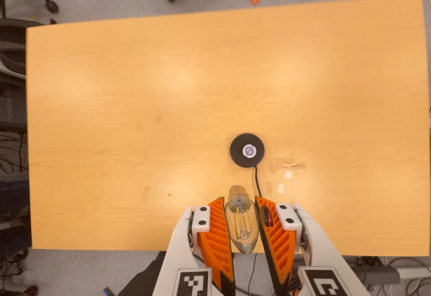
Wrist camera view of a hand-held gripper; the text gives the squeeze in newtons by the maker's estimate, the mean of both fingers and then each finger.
{"total": 13.3, "left": 14.4, "right": 12.2}